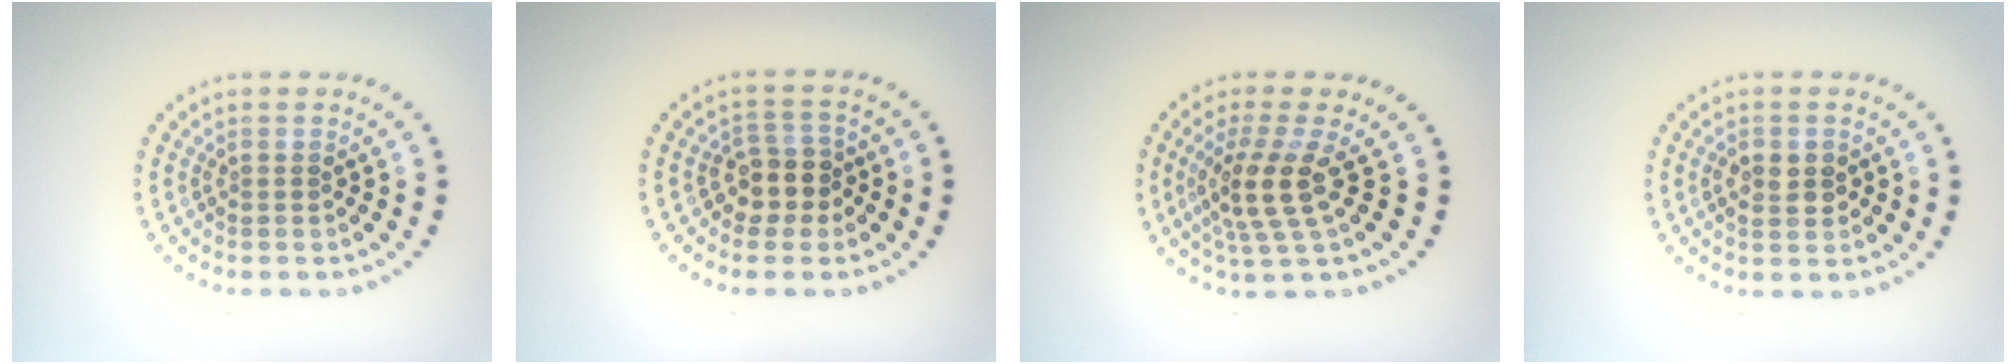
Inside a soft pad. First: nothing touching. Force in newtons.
{"total": 2.8, "press": 2.5, "slide": 1.3}
{"total": 4.0, "press": 2.9, "slide": 2.7}
{"total": 2.3, "press": 2.3, "slide": 0.2}